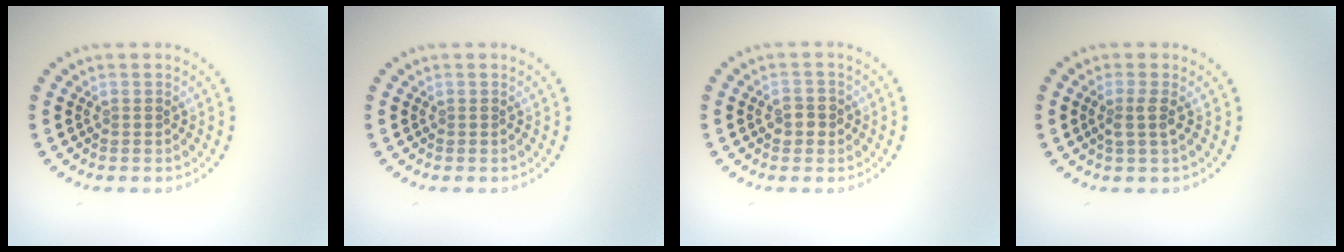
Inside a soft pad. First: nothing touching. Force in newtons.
{"total": 0.0}
{"total": 1.8, "press": 1.8, "slide": 0.3}
{"total": 1.5, "press": 1.2, "slide": 0.9}